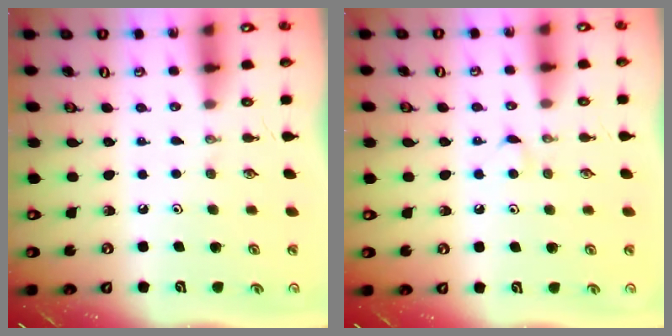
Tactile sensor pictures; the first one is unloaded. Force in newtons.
{"total": 3.4, "press": 3.4, "slide": 0.5}